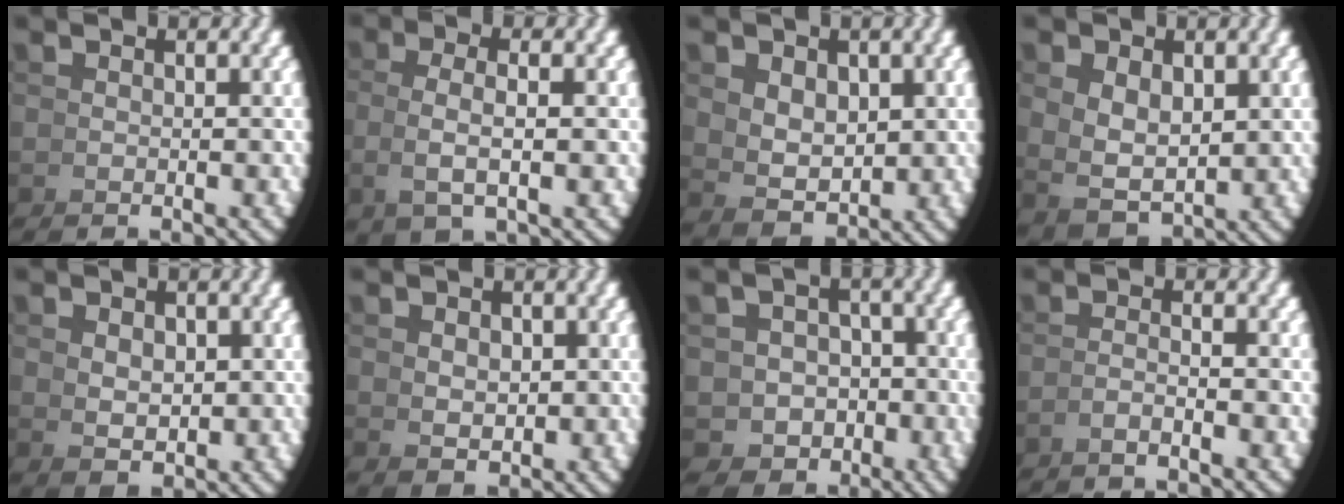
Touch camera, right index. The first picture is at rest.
{"total": 2.9, "force": [0.6, 0.3, 2.8], "torque": [-0.050, 0.006, 0.018]}
{"total": 3.4, "force": [1.1, 2.2, 2.5], "torque": [-0.046, -0.010, 0.035]}
{"total": 4.0, "force": [1.1, 2.6, 2.8], "torque": [-0.063, -0.009, 0.034]}
{"total": 1.5, "force": [0.8, 0.5, 1.2], "torque": [-0.016, -0.009, 0.032]}
{"total": 1.2, "force": [0.7, 0.3, 0.9], "torque": [-0.007, -0.007, 0.029]}
{"total": 9.0, "force": [-3.0, 7.9, 3.2], "torque": [-0.062, -0.038, -0.042]}
{"total": 2.0, "force": [-1.2, -1.3, 0.9], "torque": [-0.006, 0.007, -0.024]}